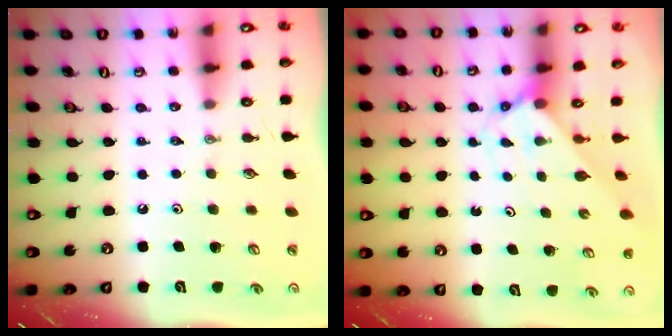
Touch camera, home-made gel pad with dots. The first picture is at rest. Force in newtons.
{"total": 2.6, "press": 2.6, "slide": 0.3}